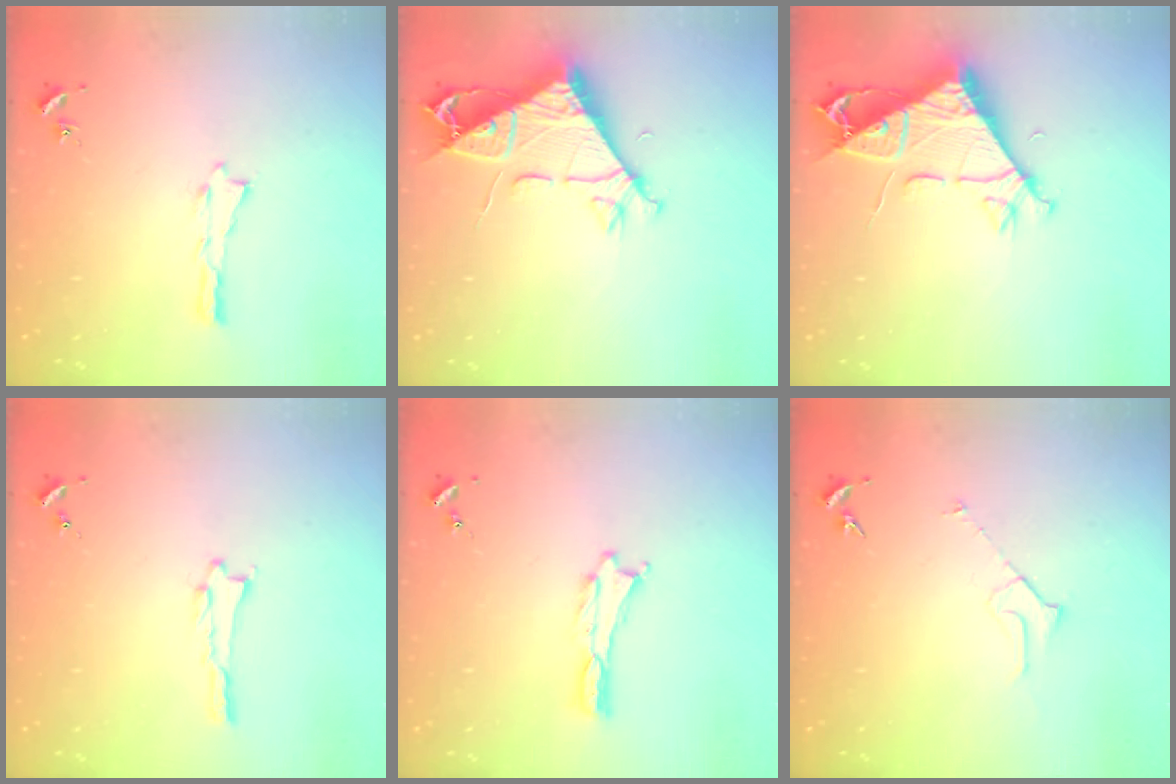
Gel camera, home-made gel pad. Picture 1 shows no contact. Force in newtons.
{"total": 8.0, "press": 8.0, "slide": 0.7}
{"total": 8.0, "press": 8.0, "slide": 0.7}
{"total": 0.0}
{"total": 0.0}
{"total": 2.3, "press": 2.3, "slide": 0.2}